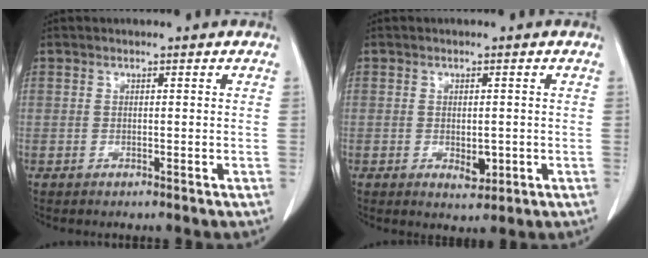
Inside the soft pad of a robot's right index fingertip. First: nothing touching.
{"total": 2.6, "force": [-0.5, 1.4, 2.1], "torque": [-0.026, -0.001, 0.002]}